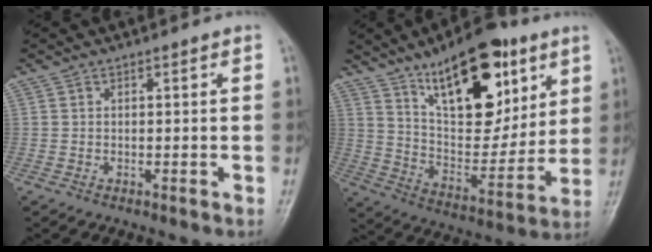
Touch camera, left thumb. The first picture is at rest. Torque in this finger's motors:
{"motor_torque": [2.00, 1.57, 2.06, -0.71, 0.67]}